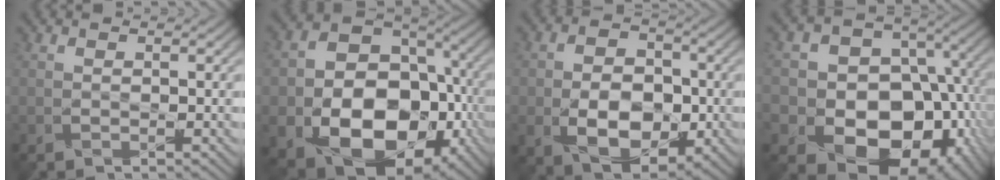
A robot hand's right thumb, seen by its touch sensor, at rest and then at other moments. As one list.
[{"total": 19.2, "force": [-6.3, 13.9, 11.7], "torque": [-0.203, -0.056, -0.092]}, {"total": 9.8, "force": [-2.5, 6.5, 6.9], "torque": [-0.130, -0.015, -0.041]}, {"total": 20.3, "force": [-5.9, 16.6, 10.2], "torque": [-0.179, -0.030, -0.086]}]